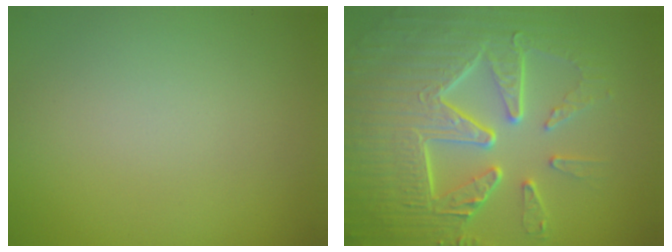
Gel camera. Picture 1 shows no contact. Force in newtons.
{"total": 9.6, "press": 6.5, "slide": 7.1}